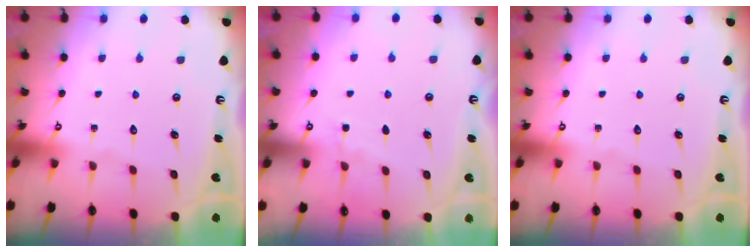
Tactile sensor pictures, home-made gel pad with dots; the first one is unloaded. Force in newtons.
{"total": 3.5, "press": 3.5, "slide": 0.4}
{"total": 0.0}